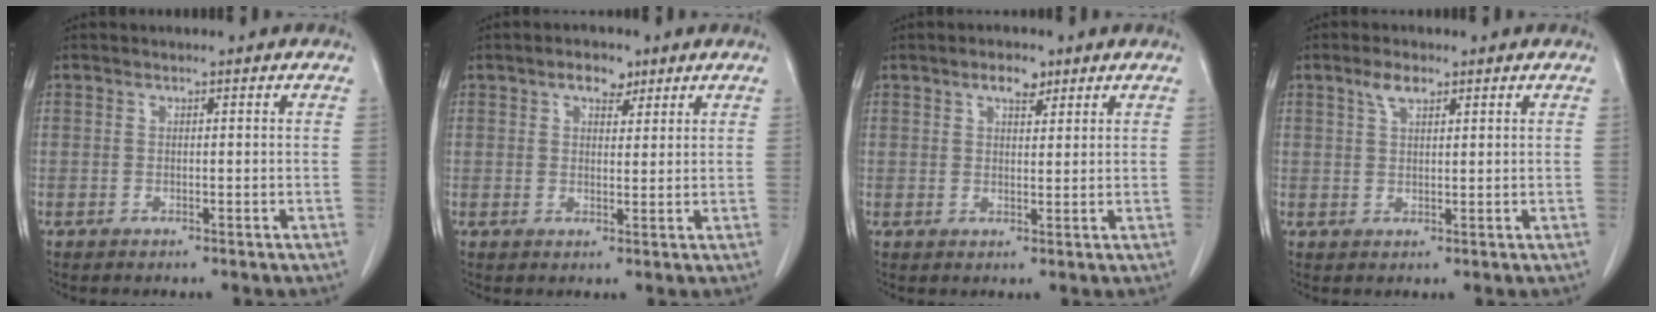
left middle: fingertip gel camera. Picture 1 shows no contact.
{"total": 3.4, "force": [2.2, 1.8, 1.9], "torque": [-0.032, 0.007, 0.035]}
{"total": 3.1, "force": [2.0, 1.3, 1.9], "torque": [-0.034, 0.002, 0.033]}
{"total": 2.9, "force": [1.8, 1.1, 1.9], "torque": [-0.044, 0.006, 0.038]}